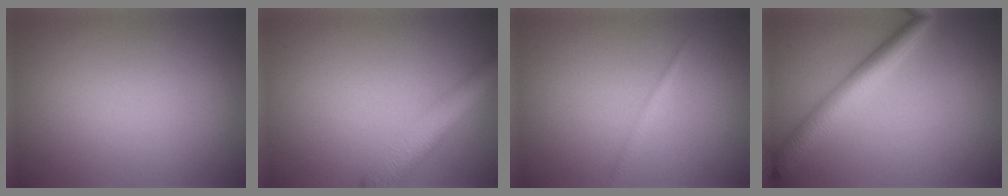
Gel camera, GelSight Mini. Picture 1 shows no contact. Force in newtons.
{"total": 4.9, "press": 4.9, "slide": 0.2}
{"total": 0.8, "press": 0.8, "slide": 0.1}
{"total": 4.0, "press": 4.0, "slide": 0.0}